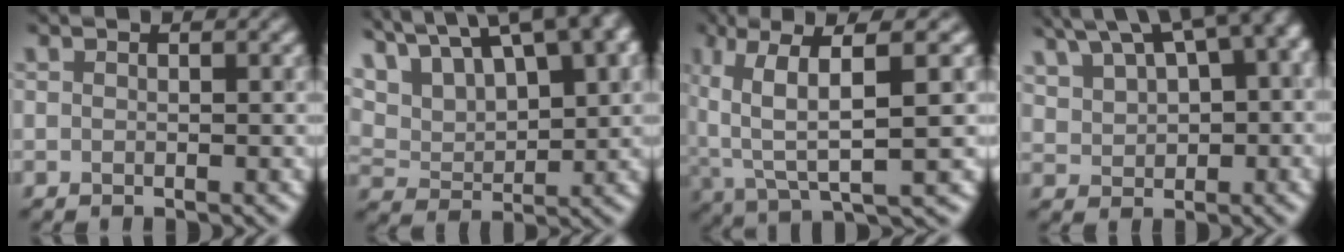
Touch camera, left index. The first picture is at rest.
{"total": 13.8, "force": [9.7, 4.9, 8.5], "torque": [-0.202, 0.023, 0.182]}
{"total": 6.0, "force": [1.5, 0.8, 5.7], "torque": [-0.143, -0.008, 0.069]}
{"total": 12.2, "force": [6.2, 5.8, 8.8], "torque": [-0.190, 0.026, 0.147]}